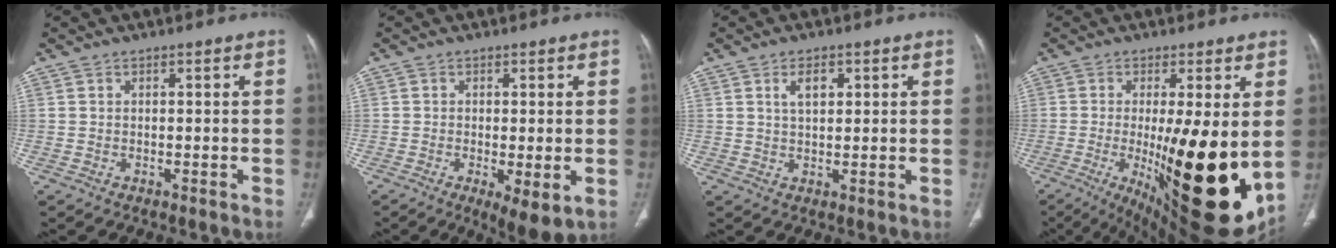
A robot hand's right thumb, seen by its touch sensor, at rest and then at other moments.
{"total": 6.4, "force": [-1.7, 1.9, 5.8], "torque": [-0.098, -0.021, -0.025]}
{"total": 3.8, "force": [1.5, 1.9, 2.8], "torque": [-0.041, -0.004, 0.028]}
{"total": 23.9, "force": [-3.1, 6.7, 22.7], "torque": [-0.297, -0.045, -0.021]}